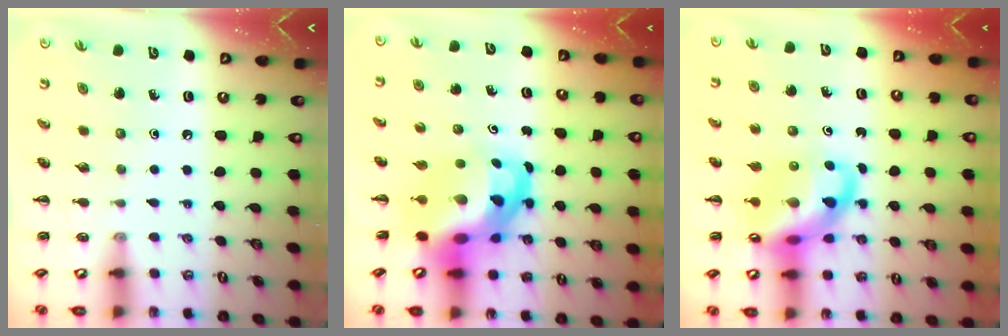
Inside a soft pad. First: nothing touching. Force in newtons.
{"total": 11.8, "press": 11.3, "slide": 3.2}
{"total": 15.2, "press": 14.7, "slide": 3.9}